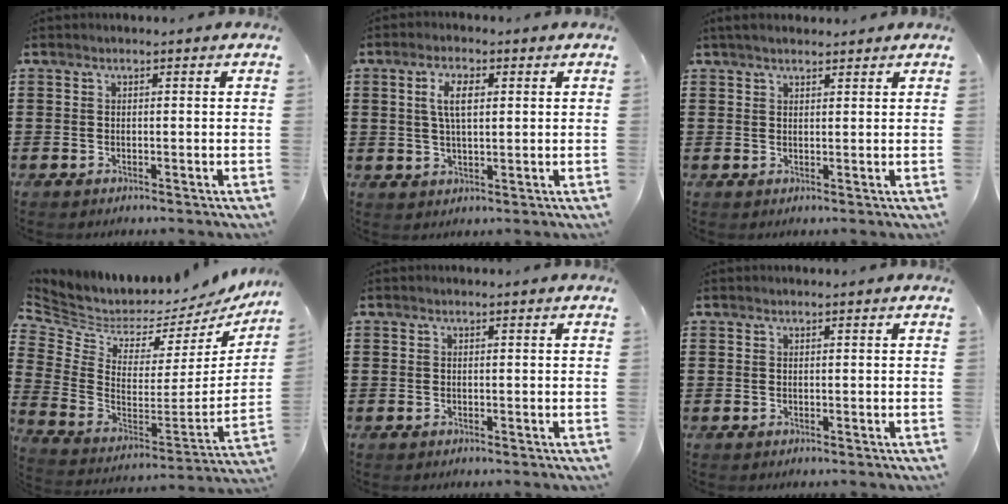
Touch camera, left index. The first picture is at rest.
{"total": 4.9, "force": [1.3, 2.0, 4.2], "torque": [-0.090, 0.011, 0.019]}
{"total": 2.3, "force": [1.9, 0.7, 1.0], "torque": [-0.024, 0.005, 0.037]}
{"total": 3.1, "force": [2.4, 1.8, 0.8], "torque": [-0.038, -0.041, 0.035]}
{"total": 0.0}
{"total": 0.0}